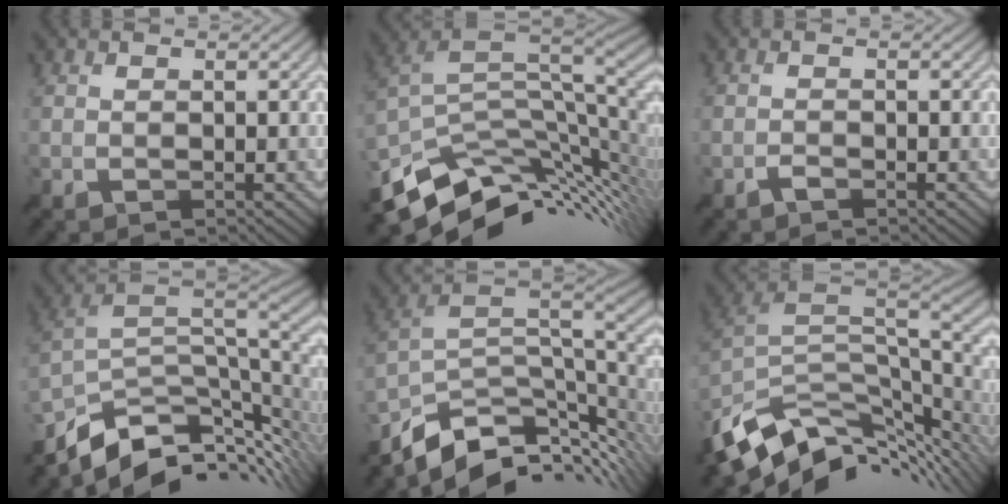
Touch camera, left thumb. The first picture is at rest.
{"total": 13.3, "force": [-4.6, 7.5, 10.0], "torque": [-0.216, -0.025, -0.074]}
{"total": 1.0, "force": [-0.9, 0.2, 0.4], "torque": [-0.004, 0.001, -0.019]}
{"total": 12.5, "force": [-4.7, 6.8, 9.4], "torque": [-0.201, -0.024, -0.075]}
{"total": 11.7, "force": [-5.1, 6.2, 8.4], "torque": [-0.183, -0.022, -0.084]}
{"total": 12.4, "force": [-5.2, 6.3, 9.3], "torque": [-0.205, -0.034, -0.078]}